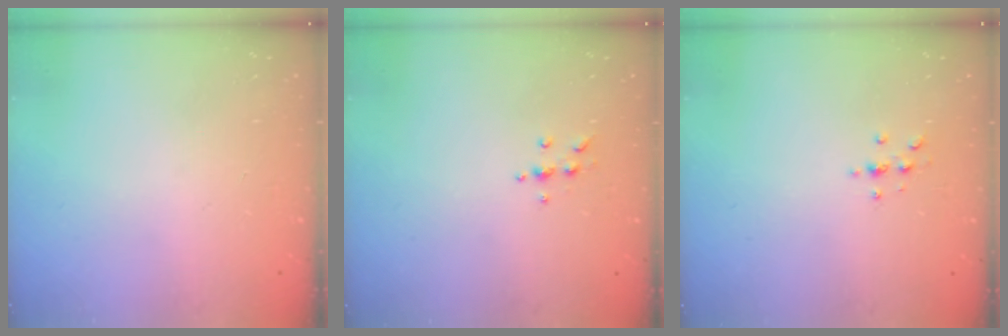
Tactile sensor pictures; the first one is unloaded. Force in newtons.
{"total": 5.7, "press": 5.7, "slide": 0.5}
{"total": 2.2, "press": 2.1, "slide": 0.2}